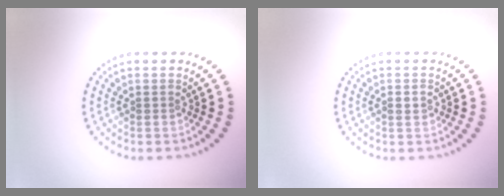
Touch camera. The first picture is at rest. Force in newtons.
{"total": 0.8, "press": 0.8, "slide": 0.3}